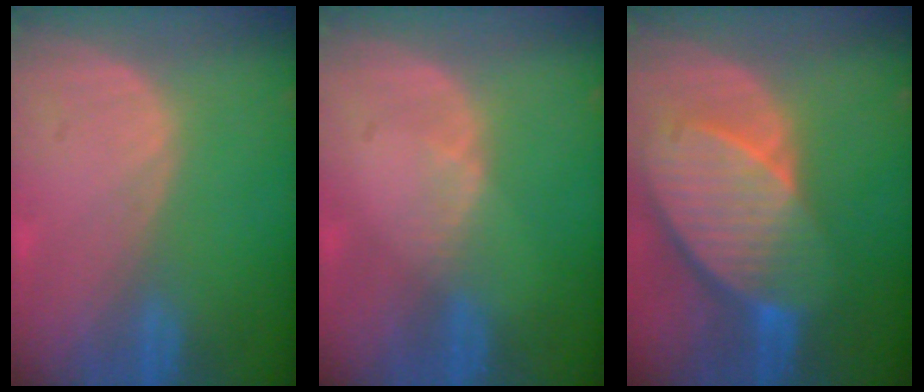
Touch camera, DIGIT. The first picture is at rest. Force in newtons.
{"total": 1.1, "press": 1.1, "slide": 0.2}
{"total": 10.5, "press": 9.1, "slide": 5.1}